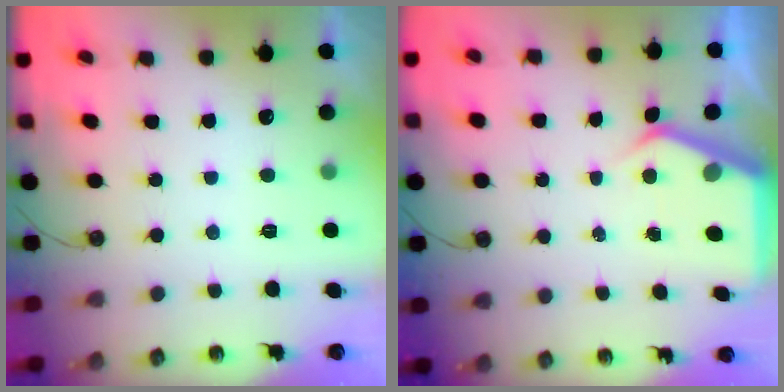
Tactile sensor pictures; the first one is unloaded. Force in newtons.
{"total": 4.5, "press": 4.4, "slide": 0.6}